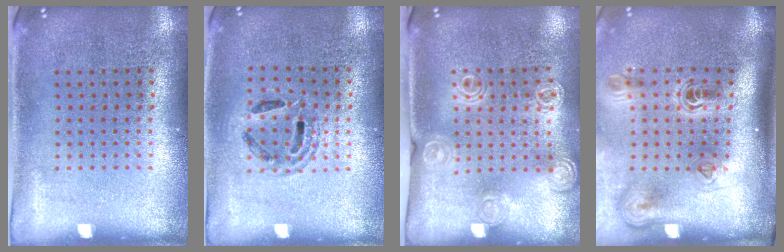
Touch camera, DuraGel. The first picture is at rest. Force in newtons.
{"total": 1.2, "press": 1.1, "slide": 0.4}
{"total": 1.3, "press": 1.3, "slide": 0.3}
{"total": 2.3, "press": 1.5, "slide": 1.7}